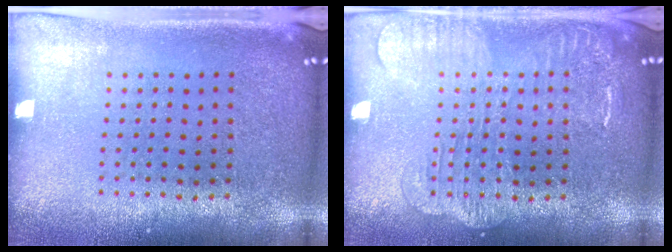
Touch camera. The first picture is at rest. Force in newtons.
{"total": 3.0, "press": 3.0, "slide": 0.4}